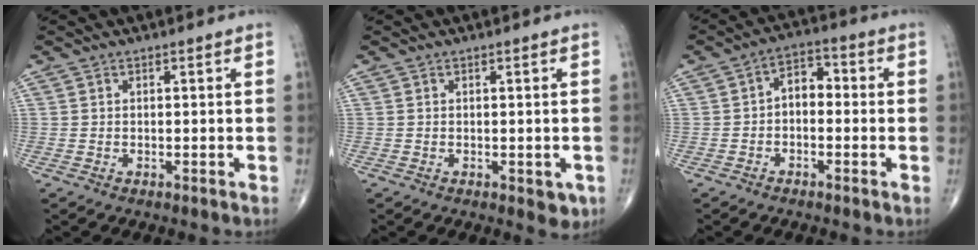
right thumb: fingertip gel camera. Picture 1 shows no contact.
{"total": 2.6, "force": [-0.7, 1.4, 2.0], "torque": [-0.006, -0.002, -0.005]}
{"total": 5.3, "force": [-0.5, 3.5, 3.9], "torque": [-0.046, 0.026, -0.023]}